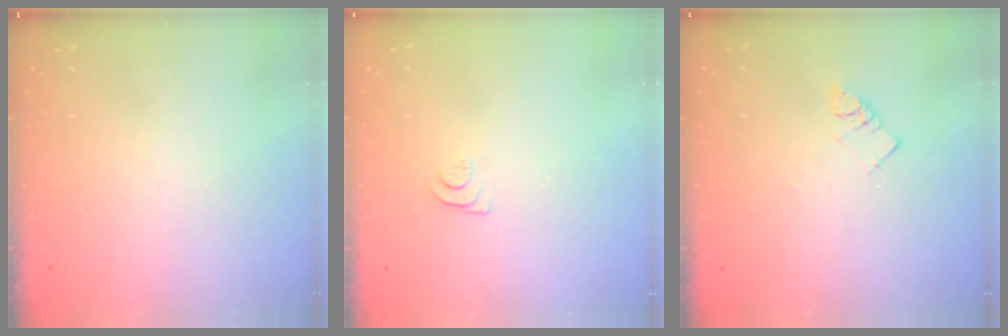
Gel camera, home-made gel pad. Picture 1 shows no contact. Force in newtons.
{"total": 5.5, "press": 5.5, "slide": 0.5}
{"total": 3.9, "press": 3.9, "slide": 0.4}